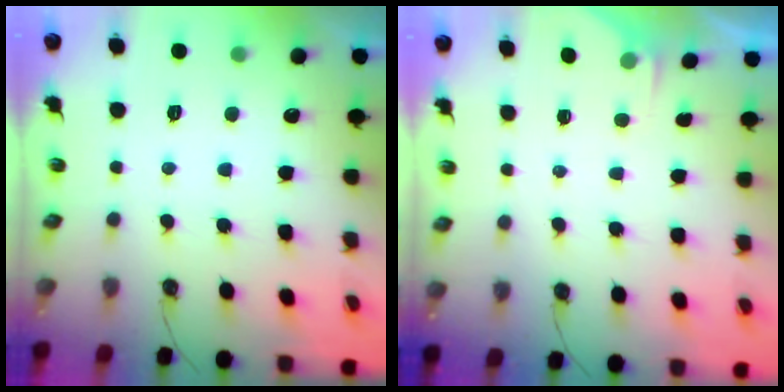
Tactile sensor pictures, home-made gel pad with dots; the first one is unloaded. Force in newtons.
{"total": 1.4, "press": 1.3, "slide": 0.2}